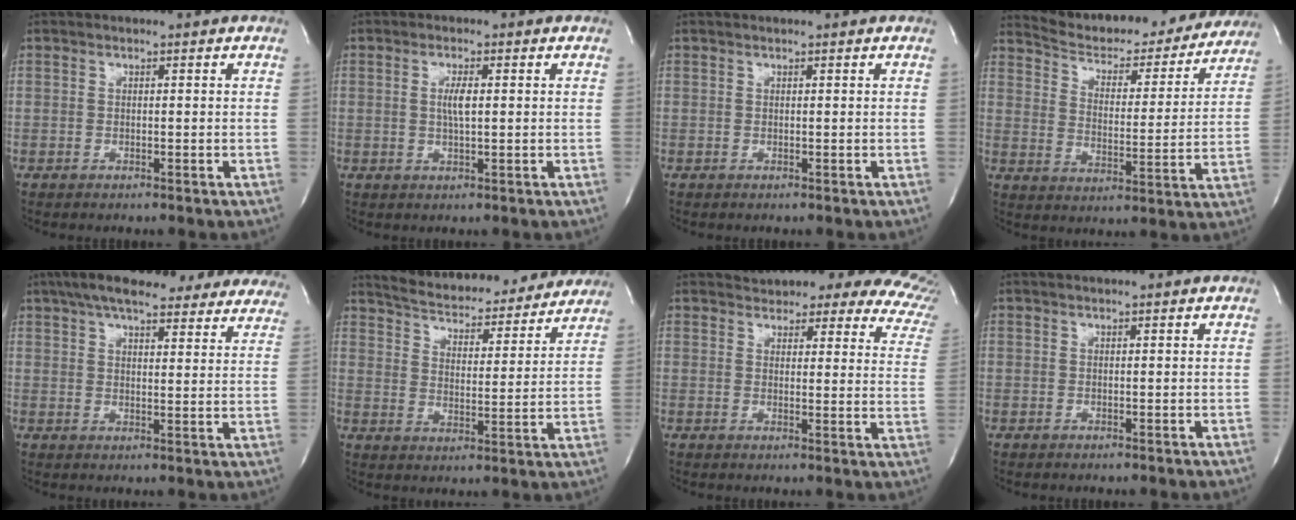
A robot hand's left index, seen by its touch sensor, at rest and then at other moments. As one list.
[{"total": 2.6, "force": [0.3, 0.3, 2.6], "torque": [-0.052, -0.002, 0.007]}, {"total": 0.7, "force": [0.7, 0.0, 0.3], "torque": [-0.005, 0.007, 0.010]}, {"total": 22.4, "force": [20.7, 5.7, 6.2], "torque": [-0.090, -0.027, 0.272]}, {"total": 26.5, "force": [22.1, 6.6, 13.0], "torque": [-0.206, 0.017, 0.268]}, {"total": 20.9, "force": [19.3, 5.2, 6.2], "torque": [-0.098, -0.005, 0.260]}, {"total": 19.5, "force": [17.4, 5.6, 6.7], "torque": [-0.088, -0.055, 0.178]}, {"total": 2.4, "force": [2.1, 0.0, 1.1], "torque": [-0.014, 0.019, 0.028]}]